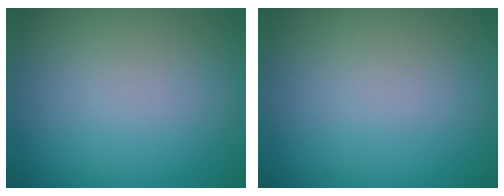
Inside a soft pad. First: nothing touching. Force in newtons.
{"total": 0.0}